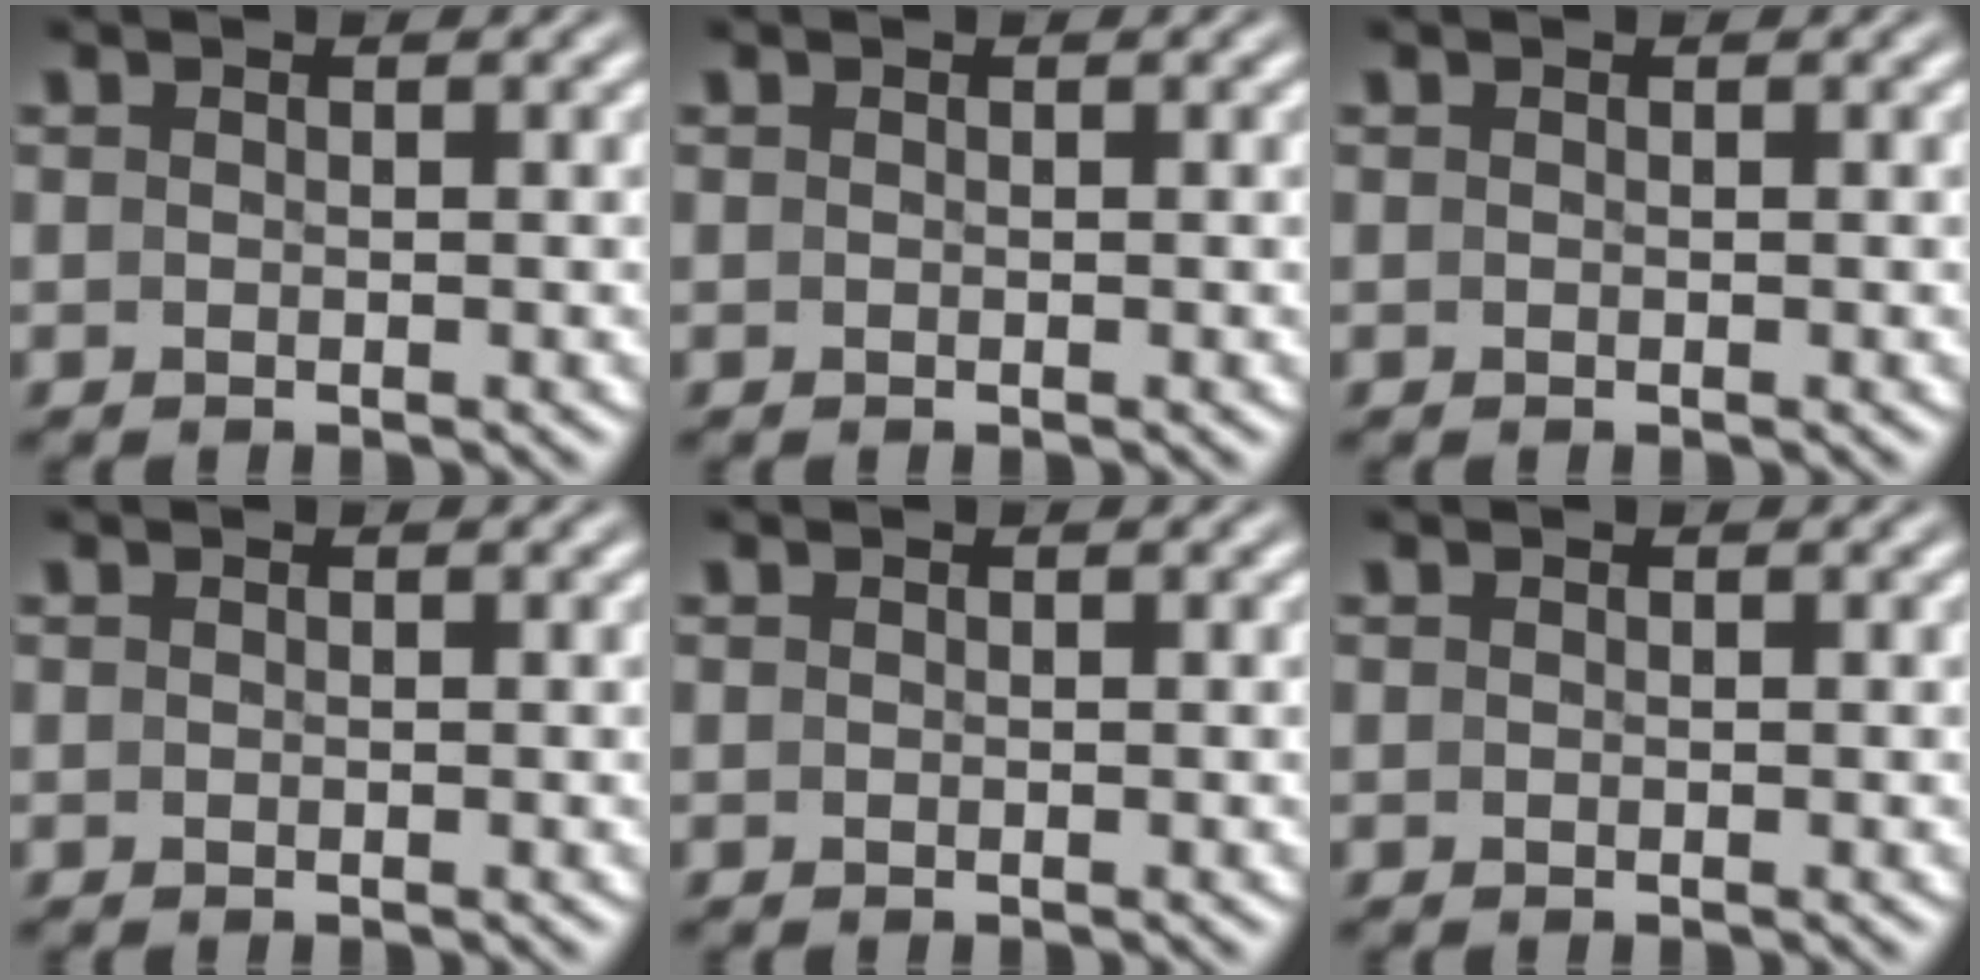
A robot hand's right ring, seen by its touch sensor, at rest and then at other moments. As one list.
[{"total": 0.0}, {"total": 0.0}, {"total": 0.0}, {"total": 0.0}, {"total": 0.0}]